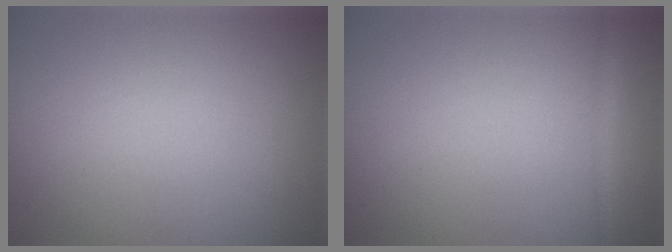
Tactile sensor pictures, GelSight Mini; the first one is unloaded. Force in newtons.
{"total": 1.3, "press": 1.3, "slide": 0.1}